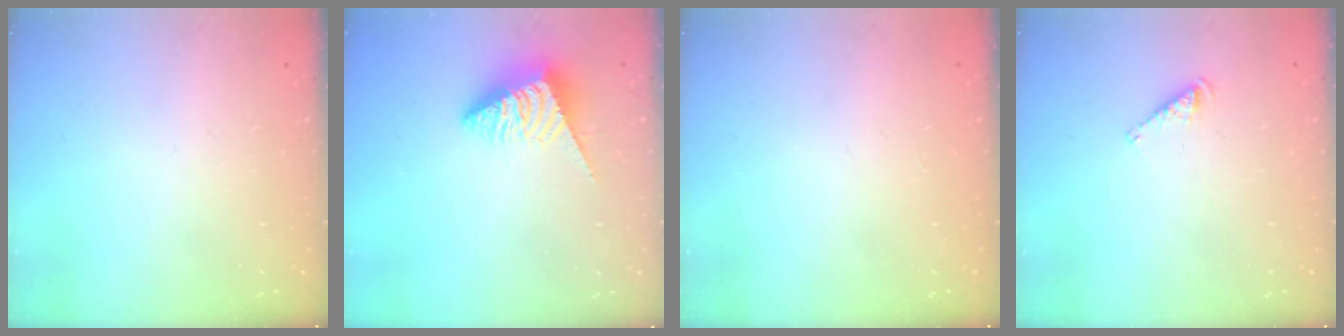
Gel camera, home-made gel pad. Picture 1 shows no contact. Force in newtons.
{"total": 4.9, "press": 4.9, "slide": 0.4}
{"total": 0.0}
{"total": 2.8, "press": 2.8, "slide": 0.5}